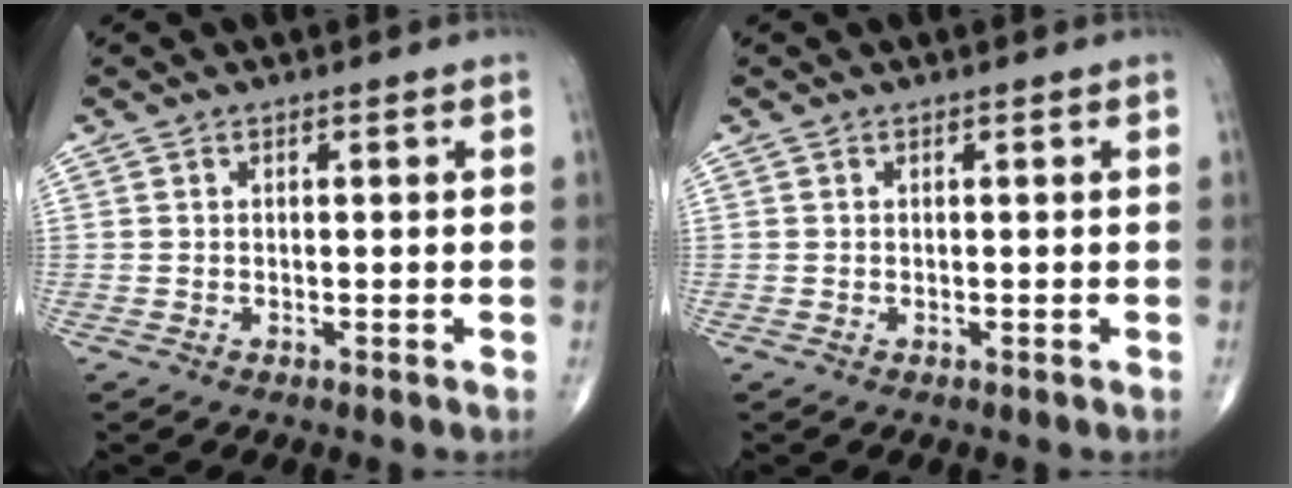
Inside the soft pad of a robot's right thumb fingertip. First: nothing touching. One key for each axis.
{"total": 0.0}